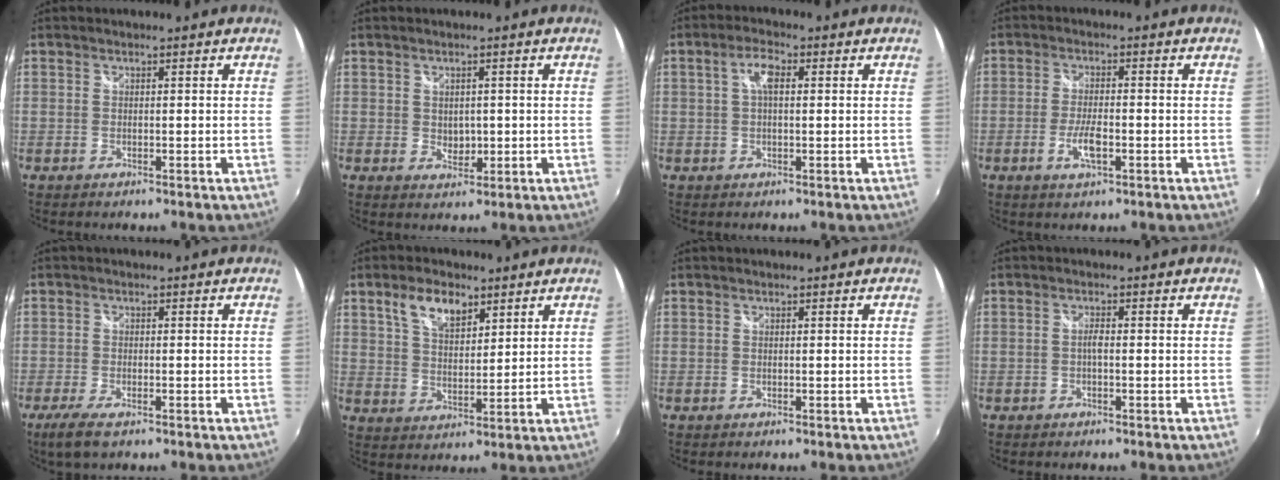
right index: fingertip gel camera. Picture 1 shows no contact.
{"total": 2.5, "force": [0.2, 2.1, 1.4], "torque": [-0.020, -0.002, 0.004]}
{"total": 3.9, "force": [0.8, 1.5, 3.5], "torque": [-0.067, 0.011, 0.013]}
{"total": 4.8, "force": [-1.8, 1.5, 4.1], "torque": [-0.090, -0.006, -0.034]}
{"total": 4.5, "force": [-2.8, 1.3, 3.3], "torque": [-0.077, -0.016, -0.051]}
{"total": 8.0, "force": [4.4, 4.3, 5.1], "torque": [-0.090, 0.014, 0.079]}
{"total": 0.0}
{"total": 1.2, "force": [-0.3, 0.2, 1.2], "torque": [-0.022, 0.003, -0.007]}